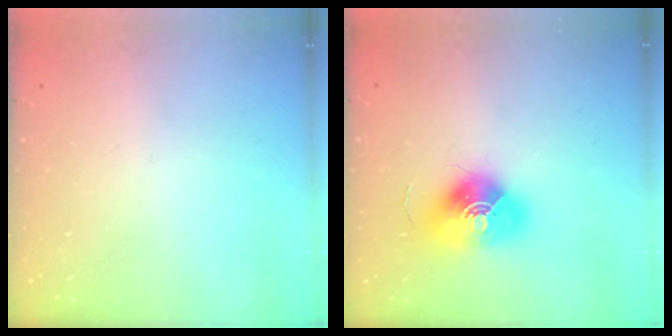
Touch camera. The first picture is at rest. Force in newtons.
{"total": 16.2, "press": 16.2, "slide": 0.5}